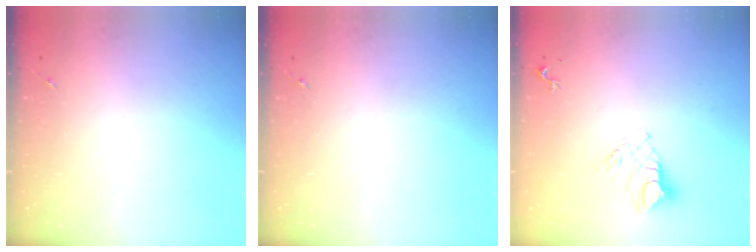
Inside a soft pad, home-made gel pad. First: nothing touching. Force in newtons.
{"total": 0.0}
{"total": 10.2, "press": 10.1, "slide": 0.8}